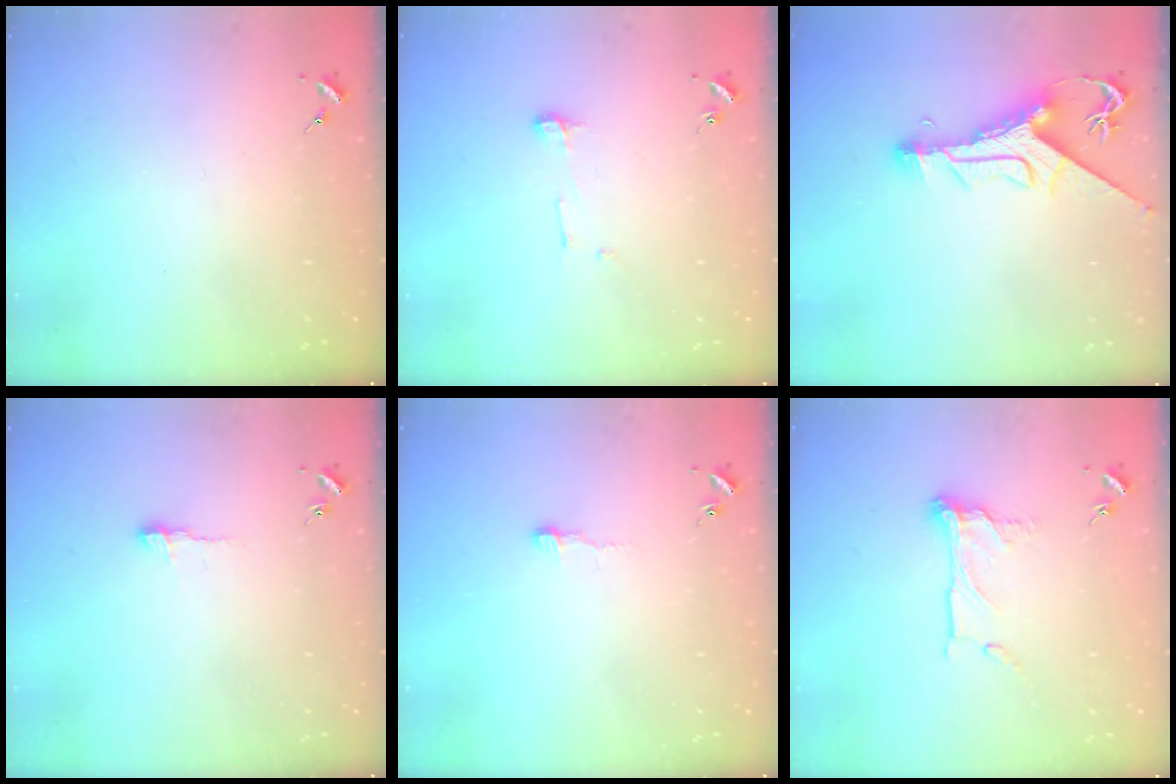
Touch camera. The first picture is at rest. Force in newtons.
{"total": 4.3, "press": 4.3, "slide": 0.4}
{"total": 11.4, "press": 11.4, "slide": 1.3}
{"total": 4.7, "press": 4.7, "slide": 0.4}
{"total": 3.4, "press": 3.4, "slide": 0.3}
{"total": 10.2, "press": 10.2, "slide": 0.7}